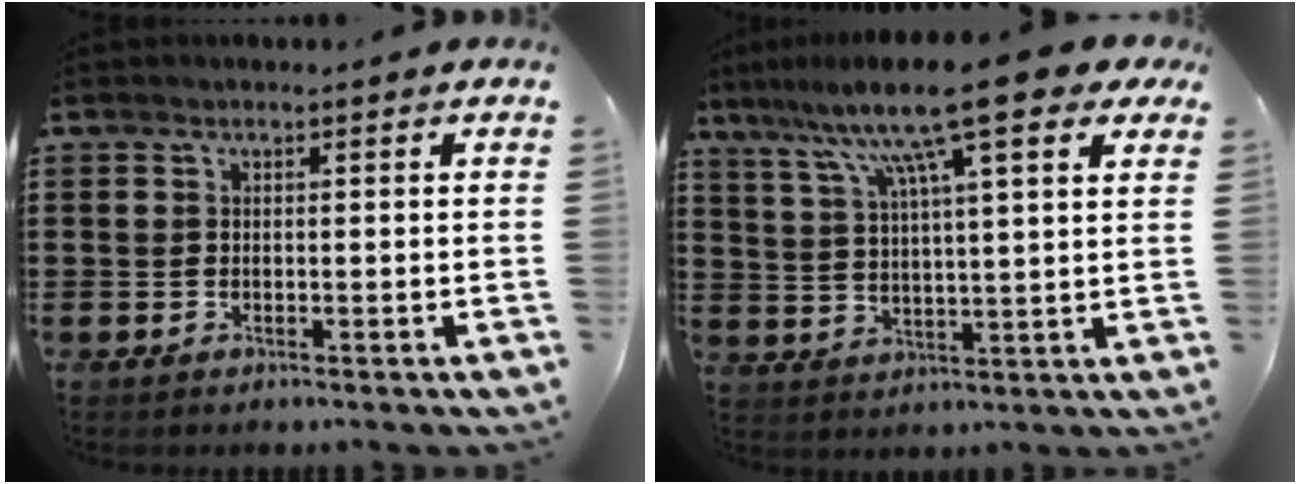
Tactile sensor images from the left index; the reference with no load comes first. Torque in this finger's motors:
{"motor_torque": [1.96, -0.18, 1.05, 0.21]}